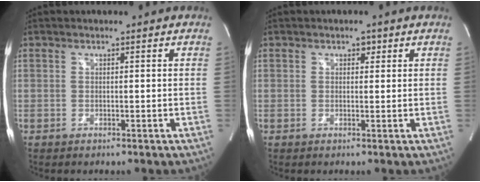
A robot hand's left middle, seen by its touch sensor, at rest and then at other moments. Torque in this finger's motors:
{"motor_torque": [-0.13, 0.02, -0.02, 0.00]}